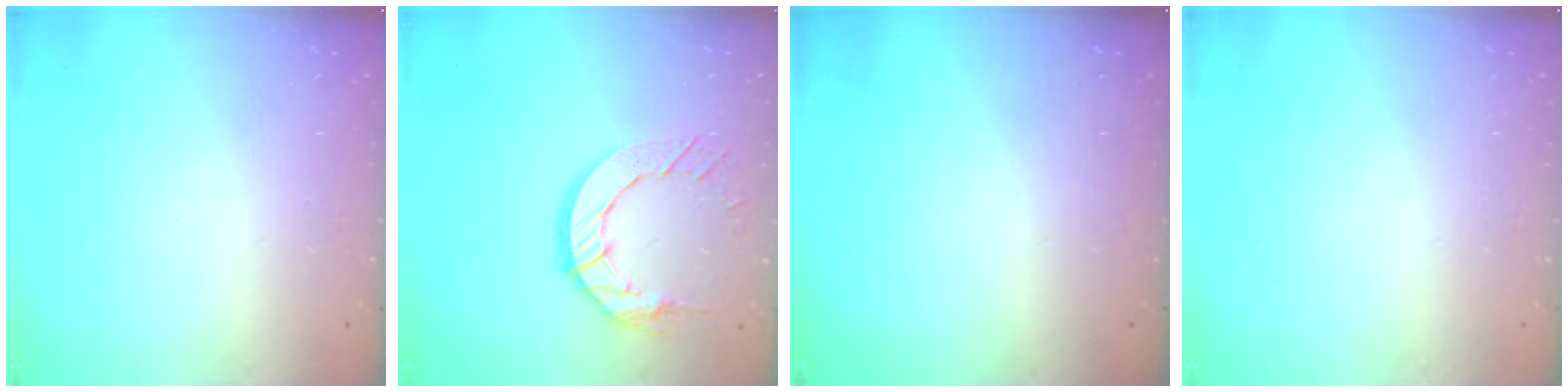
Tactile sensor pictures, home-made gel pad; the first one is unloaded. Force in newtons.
{"total": 11.6, "press": 11.6, "slide": 1.0}
{"total": 0.0}
{"total": 0.0}